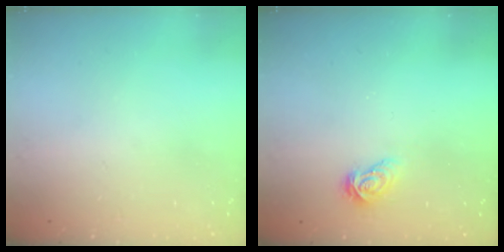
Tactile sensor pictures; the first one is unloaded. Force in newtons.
{"total": 5.5, "press": 5.5, "slide": 0.0}